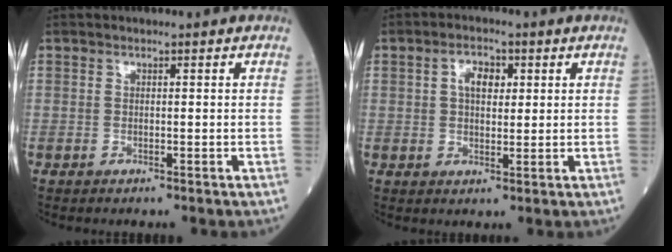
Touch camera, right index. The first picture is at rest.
{"total": 4.0, "force": [1.2, 2.2, 3.2], "torque": [-0.057, 0.009, 0.021]}